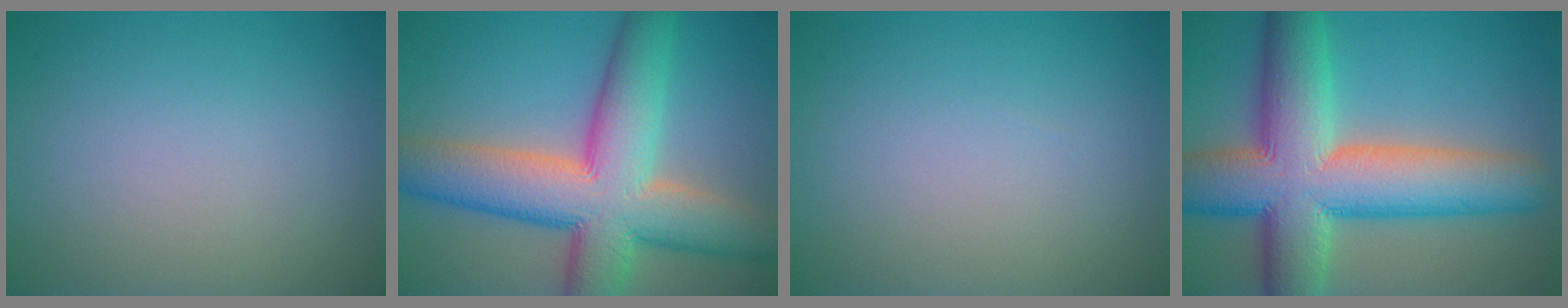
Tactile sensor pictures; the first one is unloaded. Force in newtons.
{"total": 12.3, "press": 12.3, "slide": 0.7}
{"total": 0.0}
{"total": 13.5, "press": 13.5, "slide": 0.7}